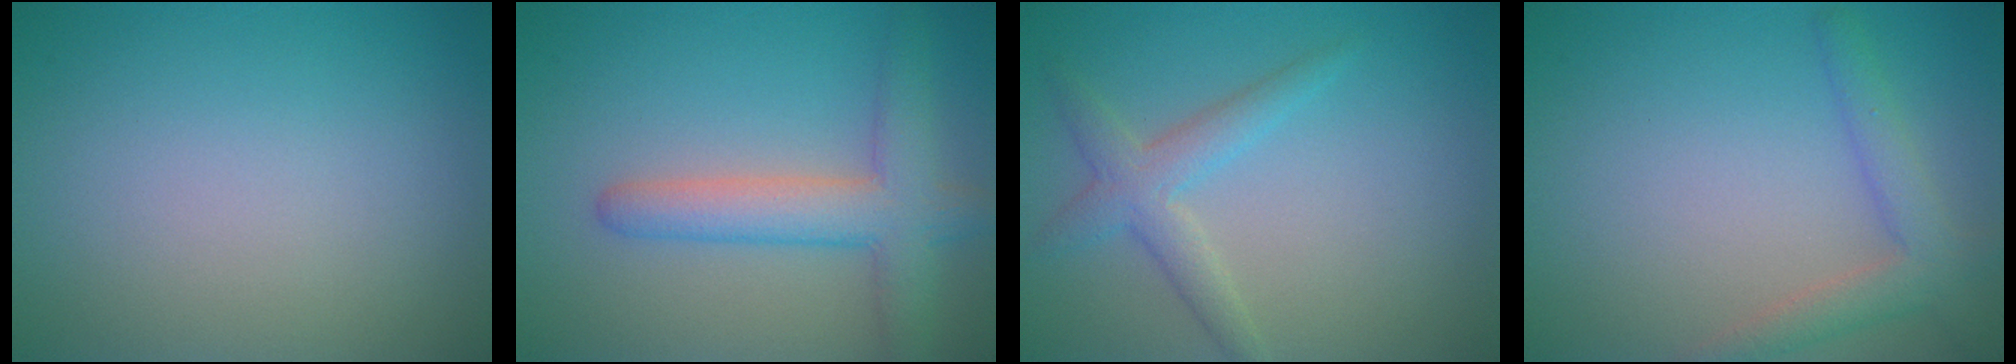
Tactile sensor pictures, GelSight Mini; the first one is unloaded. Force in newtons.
{"total": 4.8, "press": 4.8, "slide": 0.3}
{"total": 2.8, "press": 2.8, "slide": 0.1}
{"total": 2.9, "press": 2.9, "slide": 0.2}